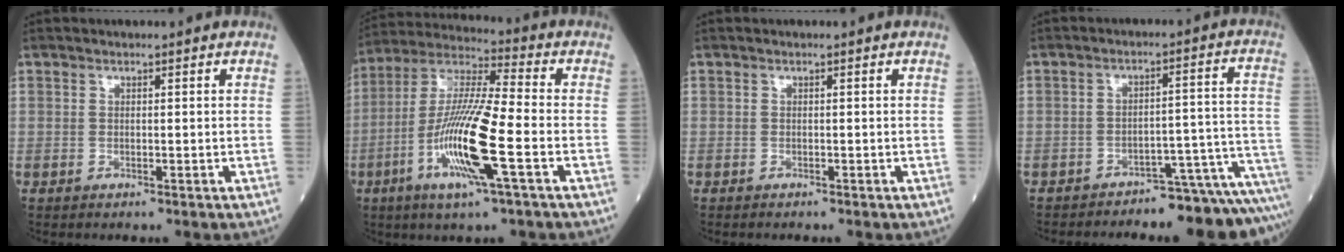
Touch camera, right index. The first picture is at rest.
{"total": 15.3, "force": [-4.8, 0.8, 14.6], "torque": [-0.296, -0.011, -0.094]}
{"total": 0.0}
{"total": 14.1, "force": [-13.4, 0.1, 4.4], "torque": [-0.007, 0.040, -0.171]}